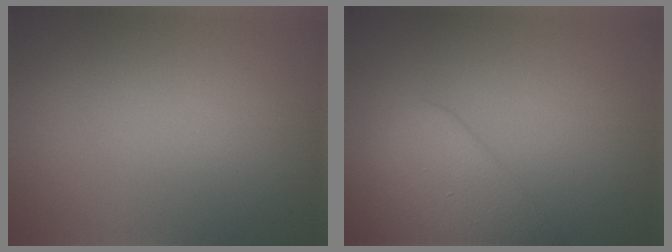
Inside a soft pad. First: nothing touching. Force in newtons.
{"total": 4.9, "press": 4.9, "slide": 0.4}